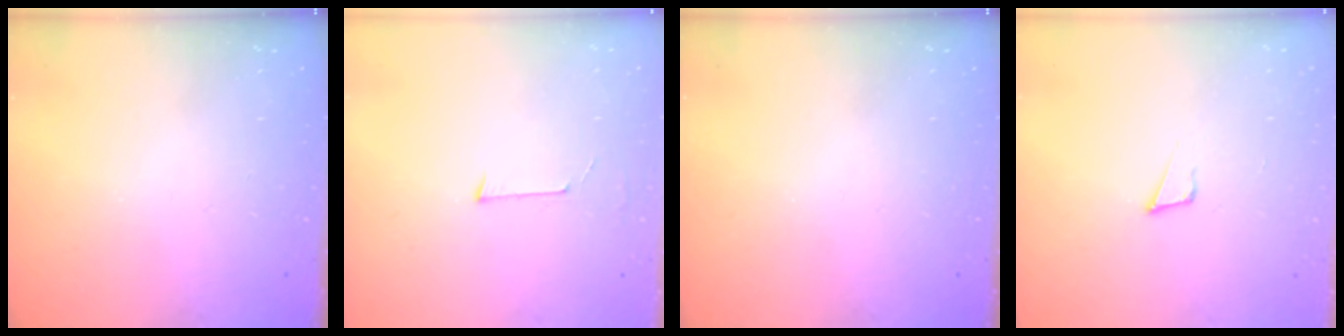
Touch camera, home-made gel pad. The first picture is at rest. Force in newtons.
{"total": 3.2, "press": 3.2, "slide": 0.2}
{"total": 0.0}
{"total": 3.4, "press": 3.3, "slide": 0.9}